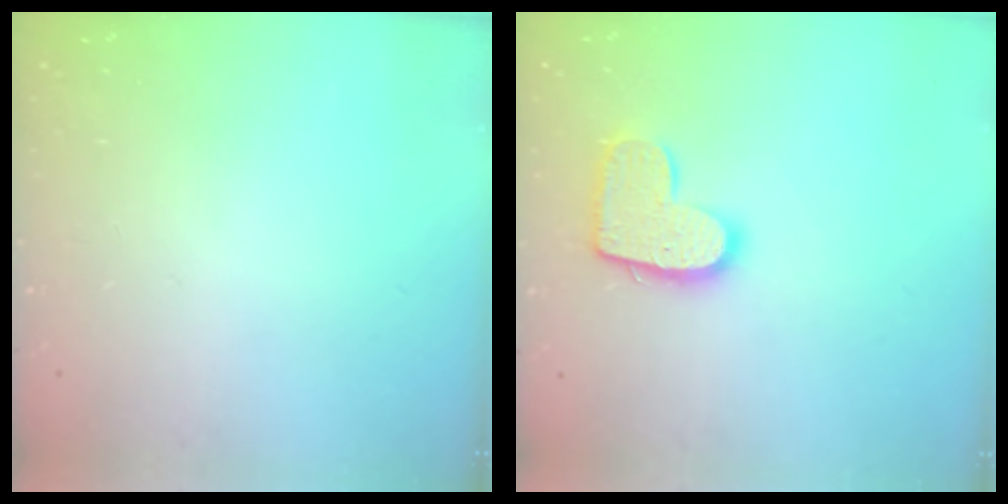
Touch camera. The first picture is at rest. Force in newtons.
{"total": 12.0, "press": 11.9, "slide": 0.6}